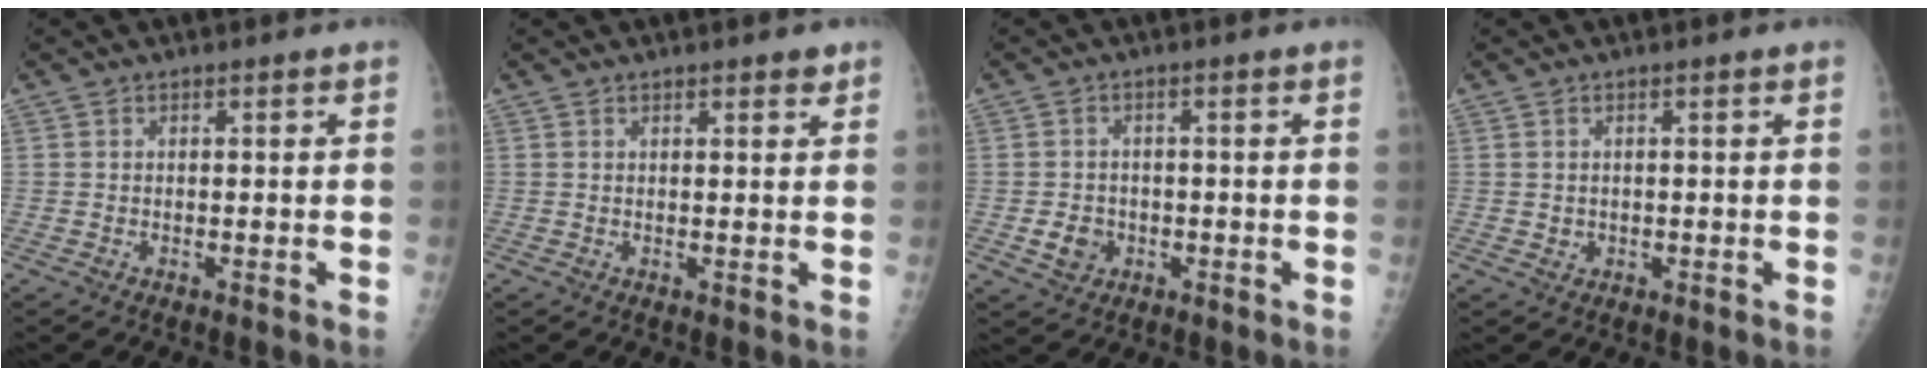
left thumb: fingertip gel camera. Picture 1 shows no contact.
{"total": 2.0, "force": [1.5, 0.6, 1.2], "torque": [-0.008, -0.006, 0.016]}
{"total": 3.9, "force": [-1.1, 3.3, 1.6], "torque": [-0.016, 0.004, -0.013]}
{"total": 1.1, "force": [0.1, 1.0, 0.4], "torque": [-0.004, 0.000, 0.006]}